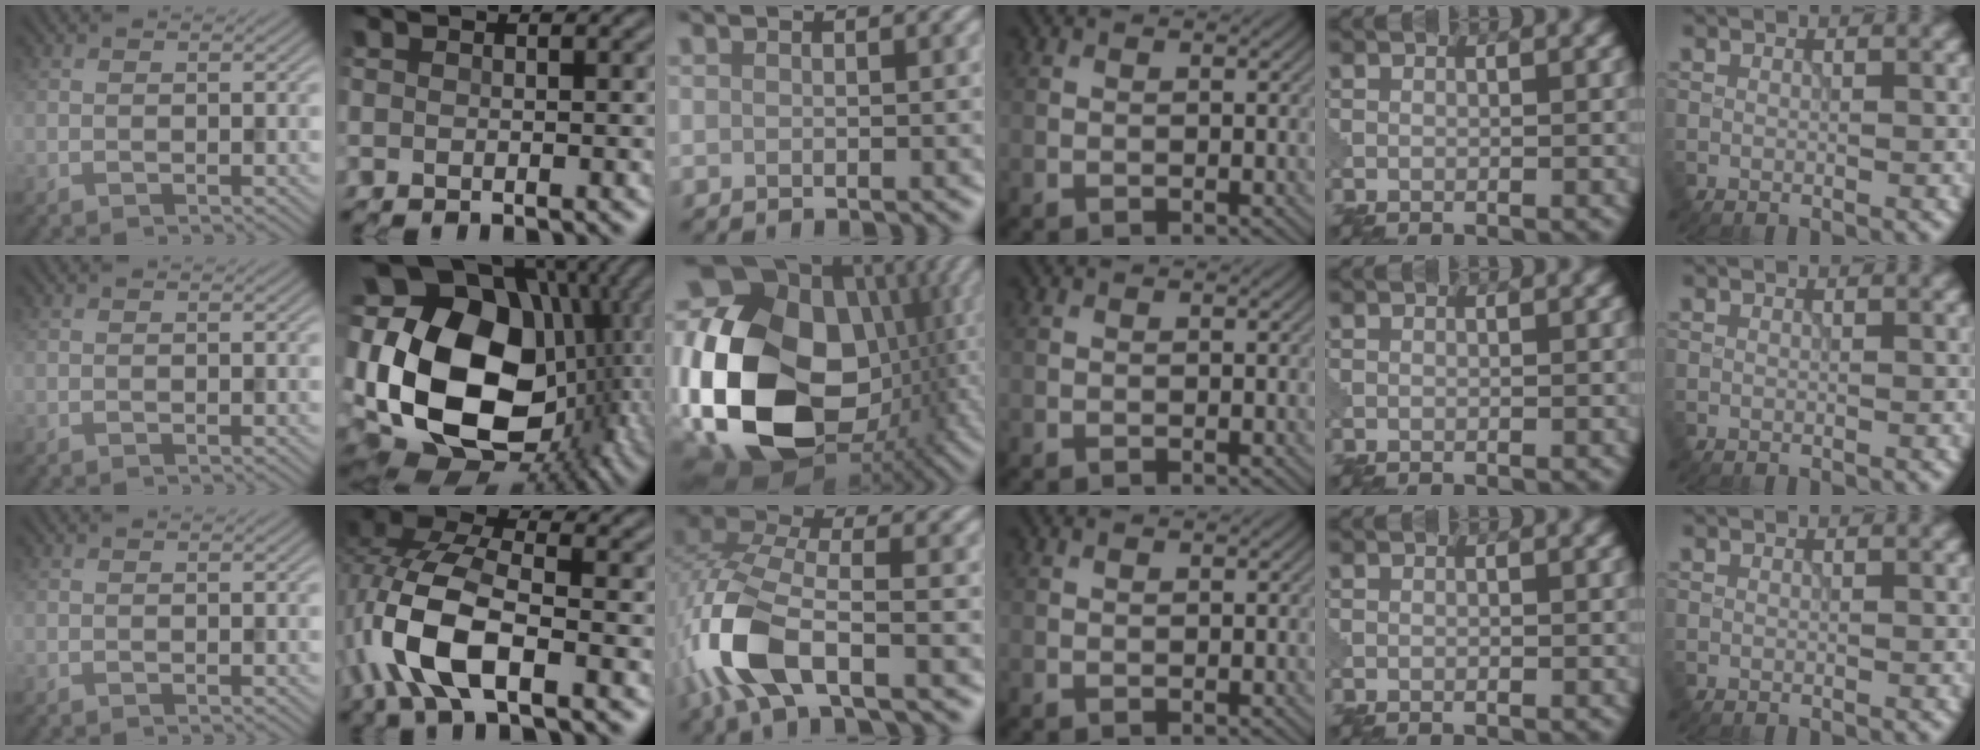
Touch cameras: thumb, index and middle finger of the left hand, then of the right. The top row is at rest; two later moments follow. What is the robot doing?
{"motion": "disassemble", "object": "puzzle pieces"}